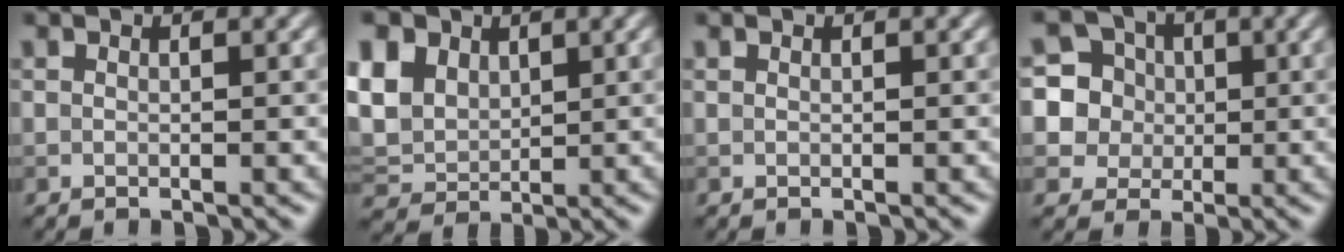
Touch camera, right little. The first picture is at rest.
{"total": 8.3, "force": [3.4, 6.0, 4.6], "torque": [-0.118, 0.025, 0.054]}
{"total": 0.0}
{"total": 10.0, "force": [2.2, 9.4, 2.7], "torque": [-0.087, 0.033, 0.040]}